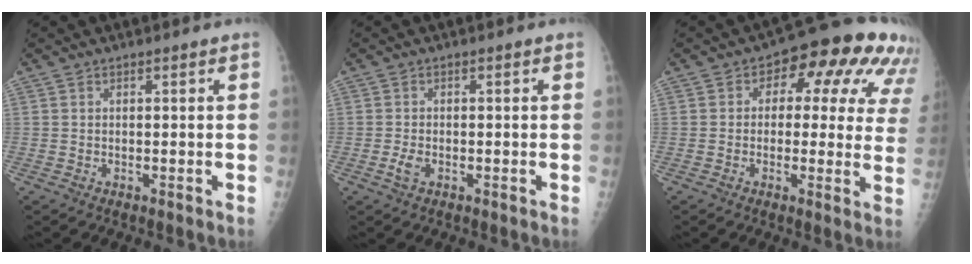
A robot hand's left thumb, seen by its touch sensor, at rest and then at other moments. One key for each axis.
{"total": 2.0, "fx": -0.9, "fy": 1.1, "fz": 1.4, "tx": -0.029, "ty": 0.001, "tz": -0.017}
{"total": 16.3, "fx": 5.9, "fy": 9.0, "fz": 12.2, "tx": -0.090, "ty": 0.015, "tz": 0.056}